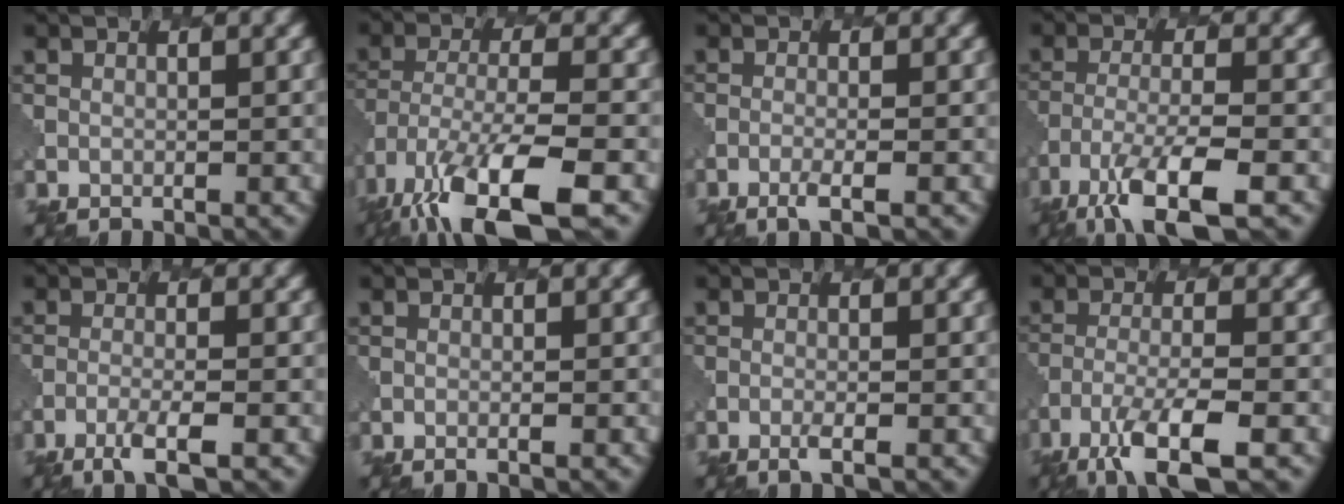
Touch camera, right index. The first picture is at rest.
{"total": 11.7, "force": [-7.4, 4.0, 8.2], "torque": [-0.177, -0.029, -0.129]}
{"total": 1.9, "force": [-1.0, 0.3, 1.5], "torque": [-0.027, -0.001, -0.027]}
{"total": 7.6, "force": [-4.7, 2.0, 5.7], "torque": [-0.108, -0.012, -0.087]}
{"total": 3.0, "force": [-1.9, 0.5, 2.3], "torque": [-0.045, -0.003, -0.044]}
{"total": 0.8, "force": [-0.2, 0.2, 0.7], "torque": [-0.005, 0.001, -0.006]}
{"total": 1.2, "force": [-0.5, 0.2, 1.0], "torque": [-0.018, 0.002, -0.014]}
{"total": 6.5, "force": [-4.1, 1.5, 4.9], "torque": [-0.093, -0.008, -0.077]}